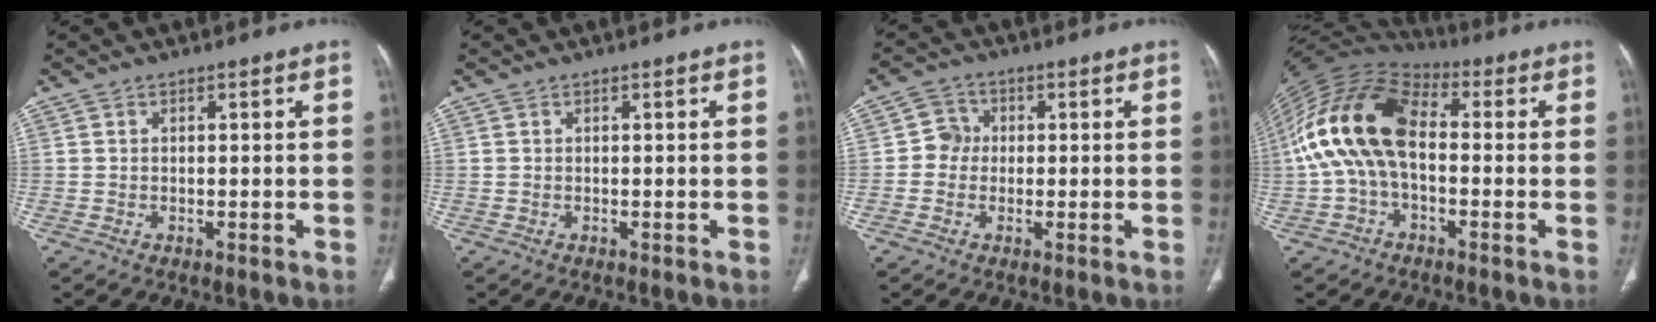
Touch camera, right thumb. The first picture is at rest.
{"total": 0.0}
{"total": 3.7, "force": [-0.2, 3.6, 1.1], "torque": [0.004, 0.010, -0.011]}
{"total": 16.9, "force": [0.0, 9.9, 13.7], "torque": [-0.268, 0.040, -0.010]}